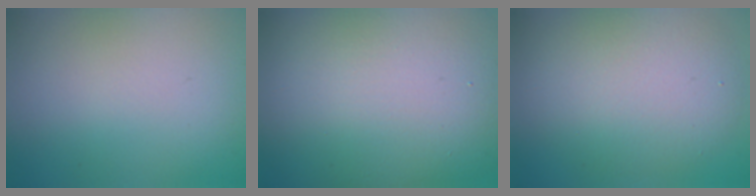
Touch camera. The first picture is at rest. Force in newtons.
{"total": 17.5, "press": 17.5, "slide": 0.9}
{"total": 7.1, "press": 7.1, "slide": 0.3}